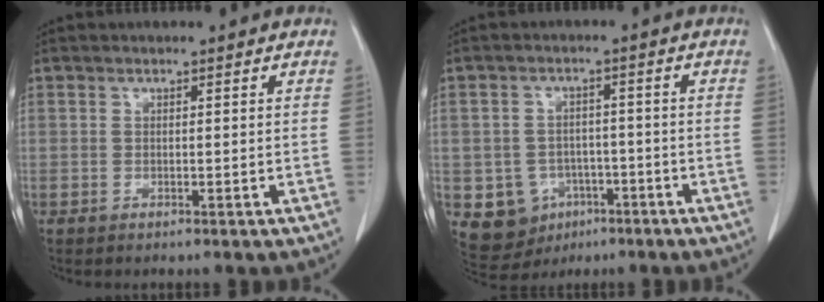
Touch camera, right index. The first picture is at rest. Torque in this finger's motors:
{"motor_torque": [0.28, -0.07, -0.23, -0.10]}